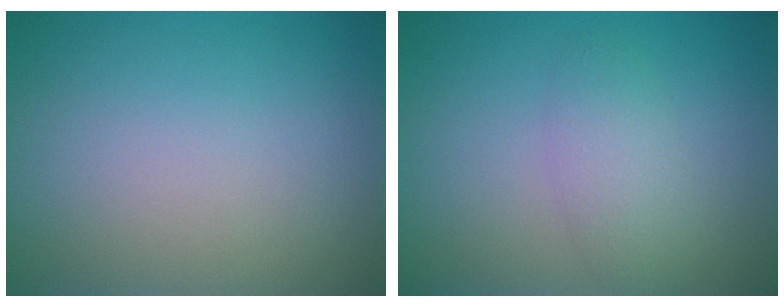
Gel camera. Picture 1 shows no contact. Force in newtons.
{"total": 2.4, "press": 2.4, "slide": 0.1}